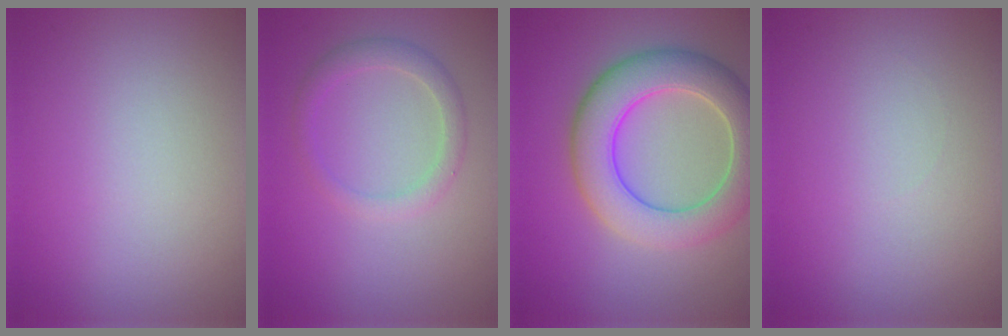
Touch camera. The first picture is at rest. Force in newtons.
{"total": 2.1, "press": 2.1, "slide": 0.2}
{"total": 7.3, "press": 7.3, "slide": 0.7}
{"total": 0.0}